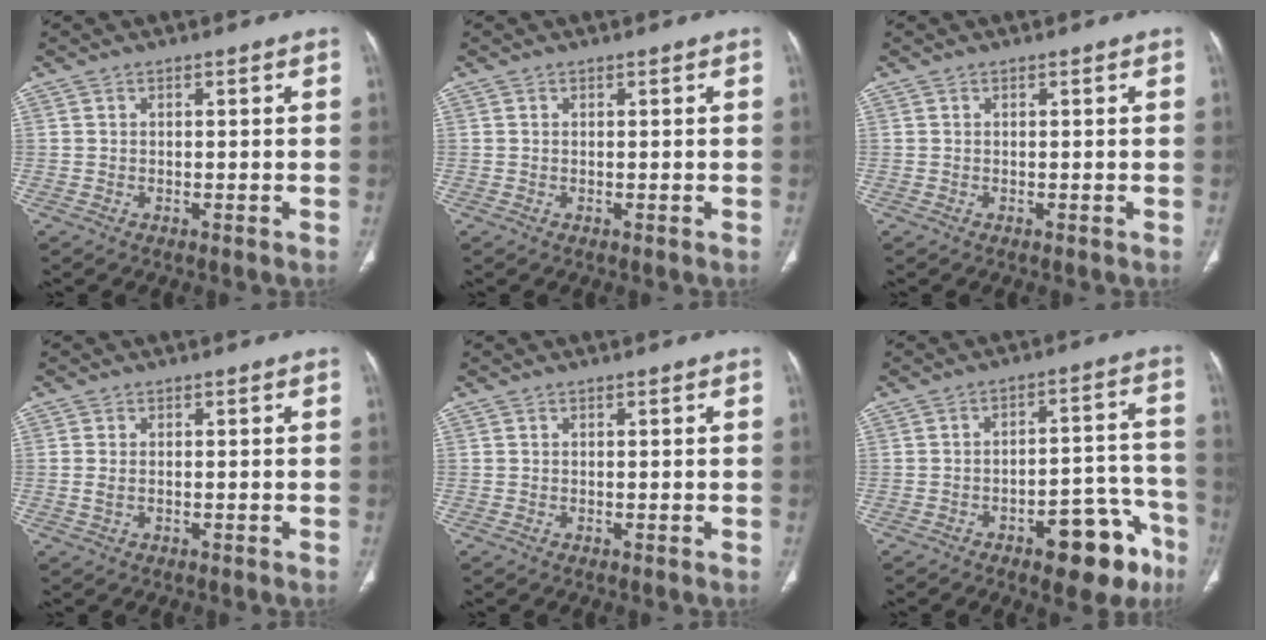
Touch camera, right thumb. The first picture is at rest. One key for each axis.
{"total": 0.0}
{"total": 0.0}
{"total": 1.6, "fx": -0.2, "fy": 1.0, "fz": 1.3, "tx": -0.035, "ty": 0.000, "tz": -0.004}
{"total": 0.0}
{"total": 13.9, "fx": -7.8, "fy": 6.0, "fz": 9.9, "tx": -0.084, "ty": 0.066, "tz": -0.099}